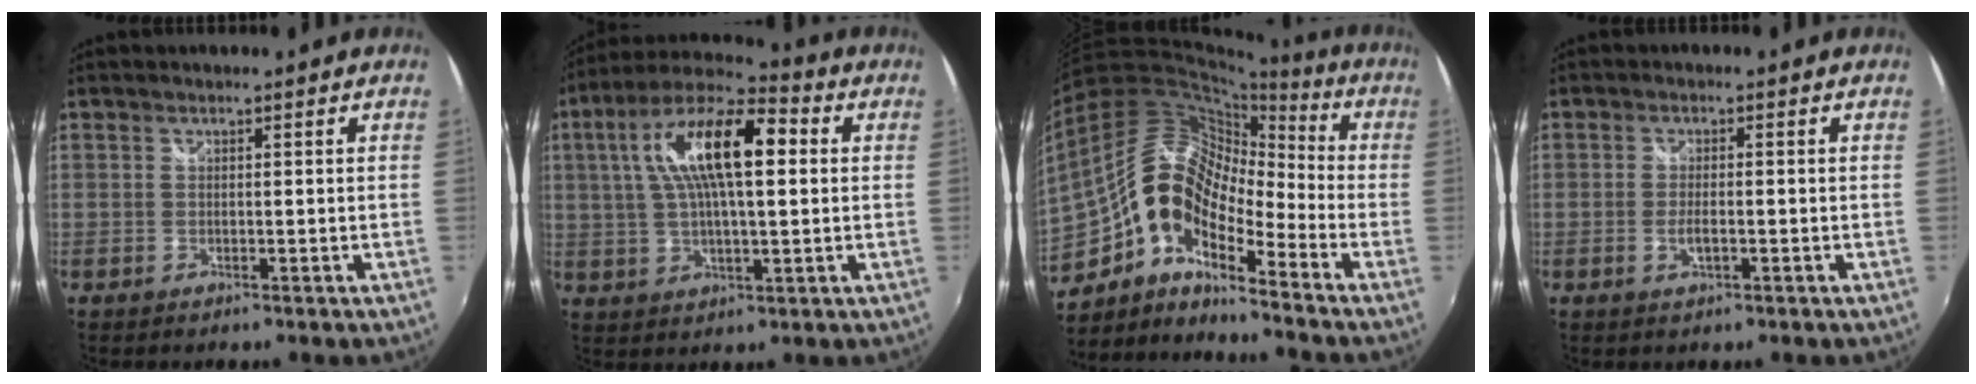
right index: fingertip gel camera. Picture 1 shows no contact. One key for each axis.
{"total": 17.2, "fx": 4.0, "fy": 5.9, "fz": 15.6, "tx": -0.283, "ty": 0.027, "tz": 0.057}
{"total": 15.5, "fx": -6.1, "fy": 7.6, "fz": 12.0, "tx": -0.208, "ty": 0.010, "tz": -0.130}
{"total": 2.7, "fx": -0.9, "fy": 0.9, "fz": 2.4, "tx": -0.047, "ty": -0.004, "tz": -0.015}